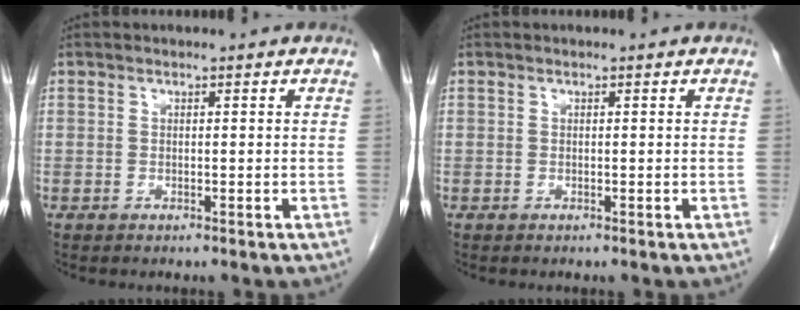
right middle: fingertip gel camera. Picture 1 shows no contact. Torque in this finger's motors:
{"motor_torque": [-0.42, 0.17, -0.02, -0.01]}